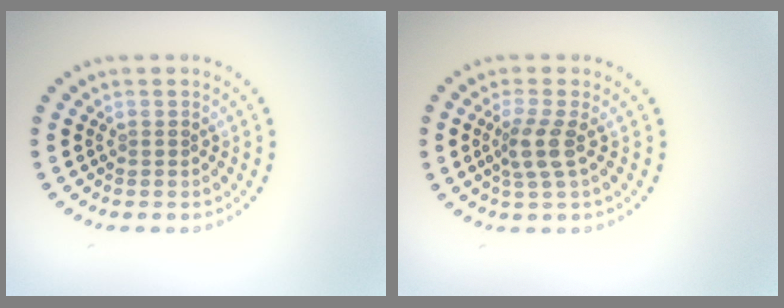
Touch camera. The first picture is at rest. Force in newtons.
{"total": 2.6, "press": 2.1, "slide": 1.6}